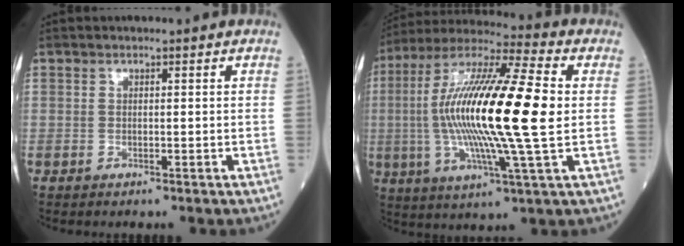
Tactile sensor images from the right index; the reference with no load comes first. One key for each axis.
{"total": 22.4, "fx": 0.3, "fy": 1.8, "fz": 22.3, "tx": -0.439, "ty": 0.002, "tz": -0.010}